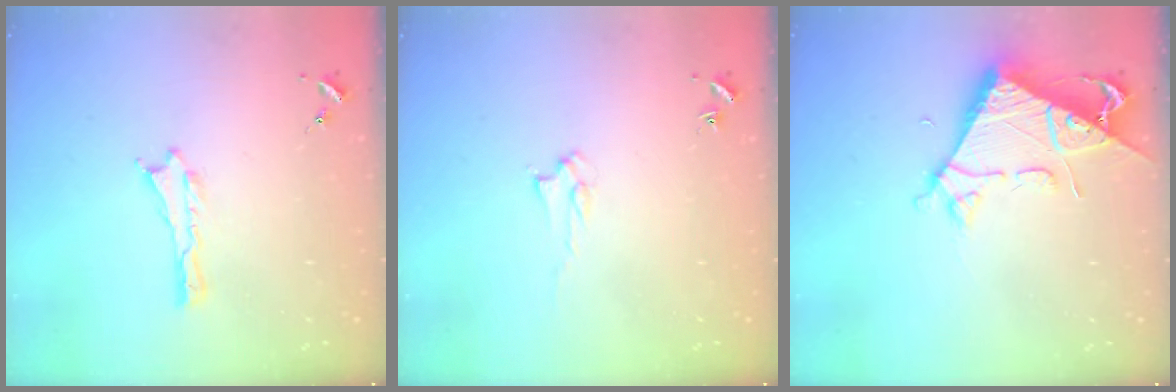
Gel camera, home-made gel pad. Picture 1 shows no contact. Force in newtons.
{"total": 1.6, "press": 1.6, "slide": 0.2}
{"total": 7.3, "press": 7.3, "slide": 0.6}